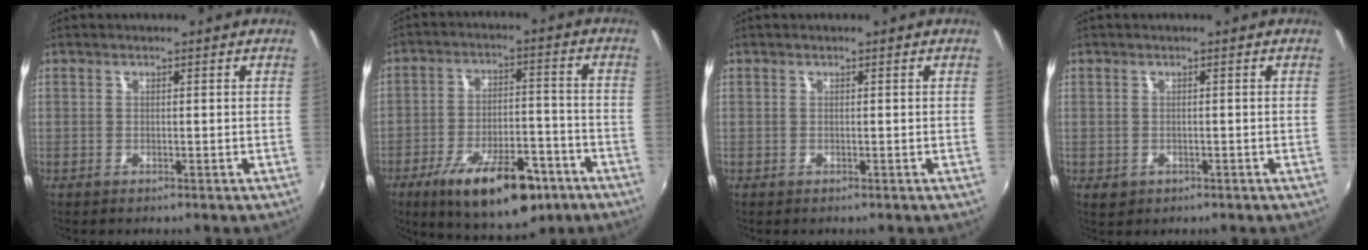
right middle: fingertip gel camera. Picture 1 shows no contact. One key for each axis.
{"total": 17.8, "fx": -10.8, "fy": 6.7, "fz": 12.4, "tx": -0.212, "ty": -0.014, "tz": -0.156}
{"total": 0.0}
{"total": 1.9, "fx": -0.6, "fy": 1.6, "fz": 0.8, "tx": -0.016, "ty": -0.004, "tz": -0.007}